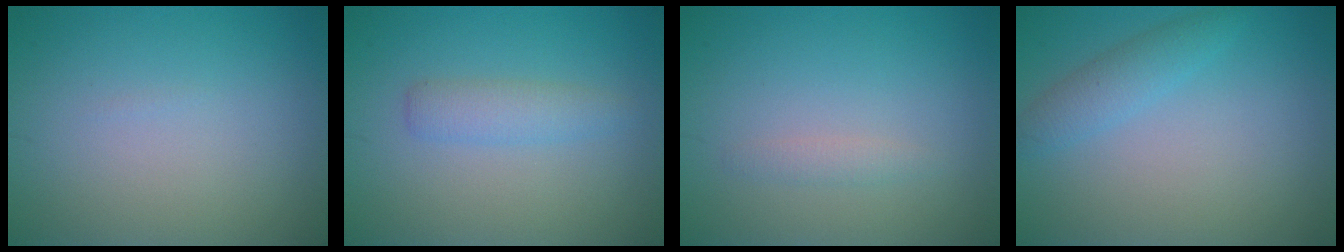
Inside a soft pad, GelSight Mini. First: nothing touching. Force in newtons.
{"total": 2.1, "press": 2.1, "slide": 0.1}
{"total": 0.9, "press": 0.9, "slide": 0.1}
{"total": 2.2, "press": 2.2, "slide": 0.0}